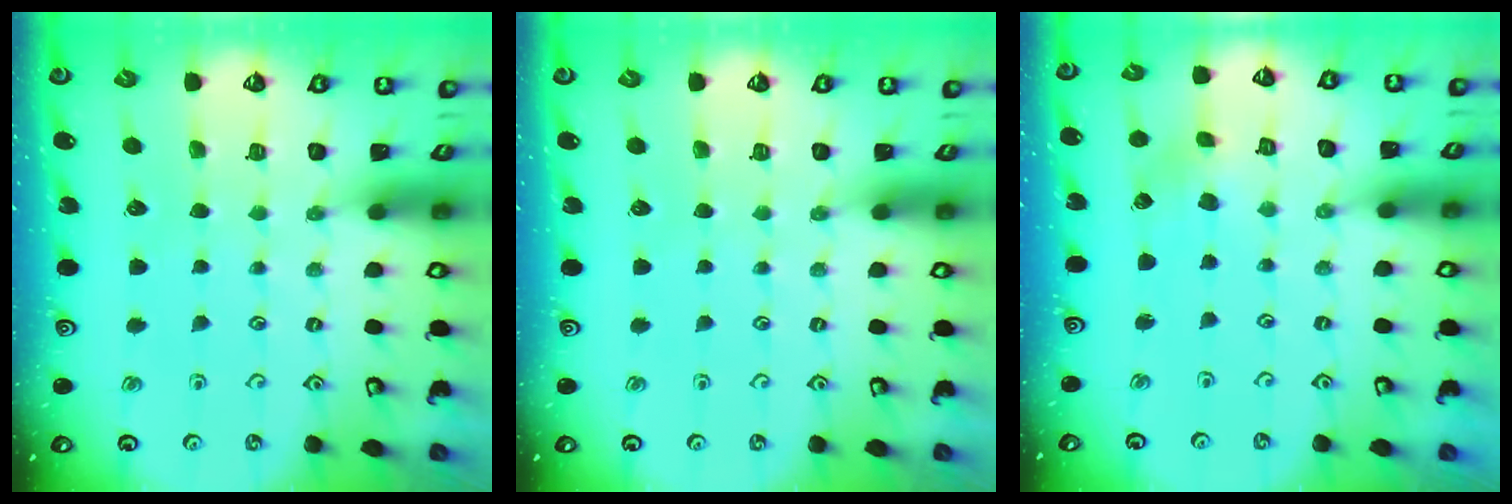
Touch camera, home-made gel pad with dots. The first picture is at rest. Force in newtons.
{"total": 0.0}
{"total": 2.3, "press": 2.3, "slide": 0.4}